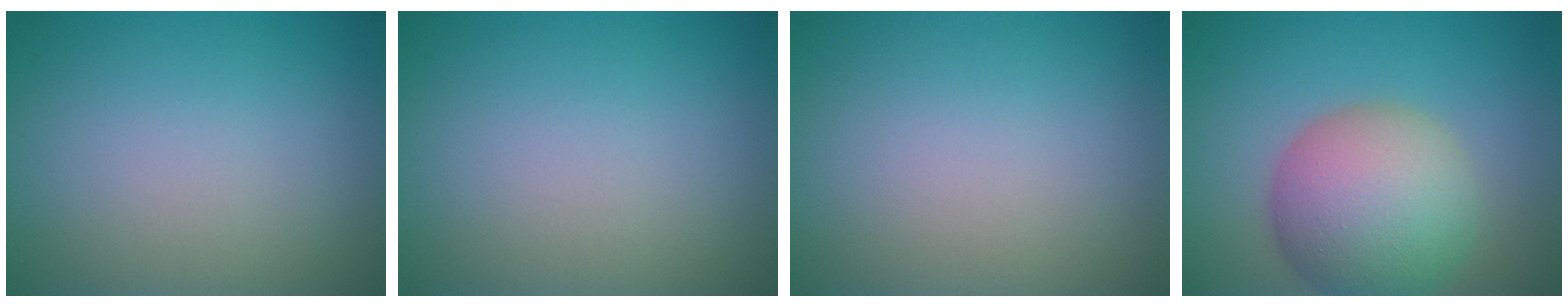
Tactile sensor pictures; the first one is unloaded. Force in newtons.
{"total": 0.0}
{"total": 0.0}
{"total": 9.0, "press": 9.0, "slide": 0.4}